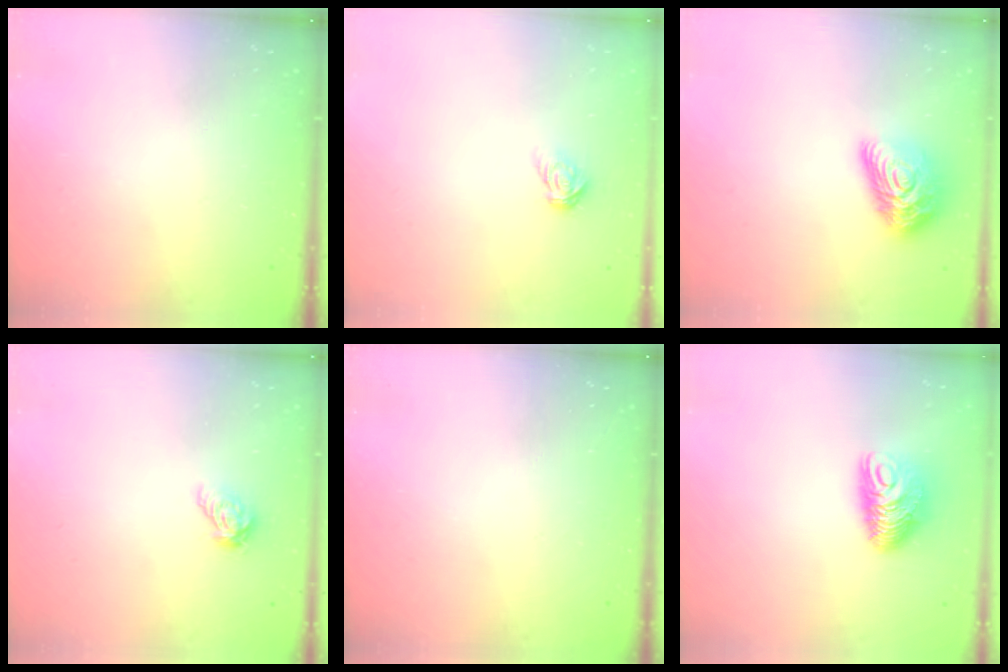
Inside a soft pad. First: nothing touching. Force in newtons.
{"total": 4.6, "press": 4.6, "slide": 0.4}
{"total": 13.3, "press": 13.3, "slide": 0.6}
{"total": 6.5, "press": 6.5, "slide": 0.4}
{"total": 0.0}
{"total": 9.3, "press": 9.3, "slide": 0.3}